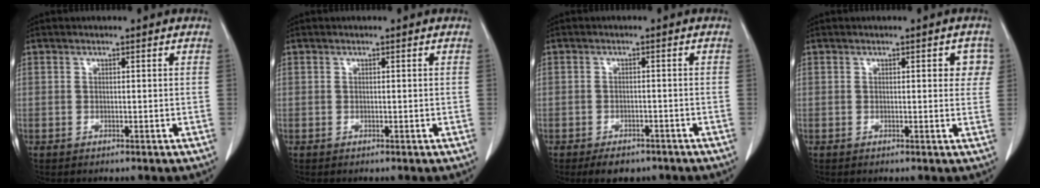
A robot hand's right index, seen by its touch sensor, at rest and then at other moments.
{"total": 0.0}
{"total": 4.4, "force": [-3.4, 2.4, 1.7], "torque": [-0.020, 0.001, -0.046]}
{"total": 3.2, "force": [0.9, 1.4, 2.7], "torque": [-0.019, 0.007, 0.005]}